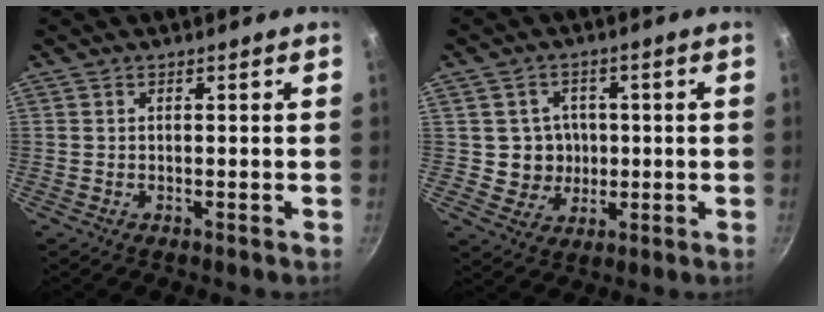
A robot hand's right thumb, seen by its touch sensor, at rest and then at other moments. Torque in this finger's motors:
{"motor_torque": [-0.63, 0.36, -0.44, 0.24, -0.01]}